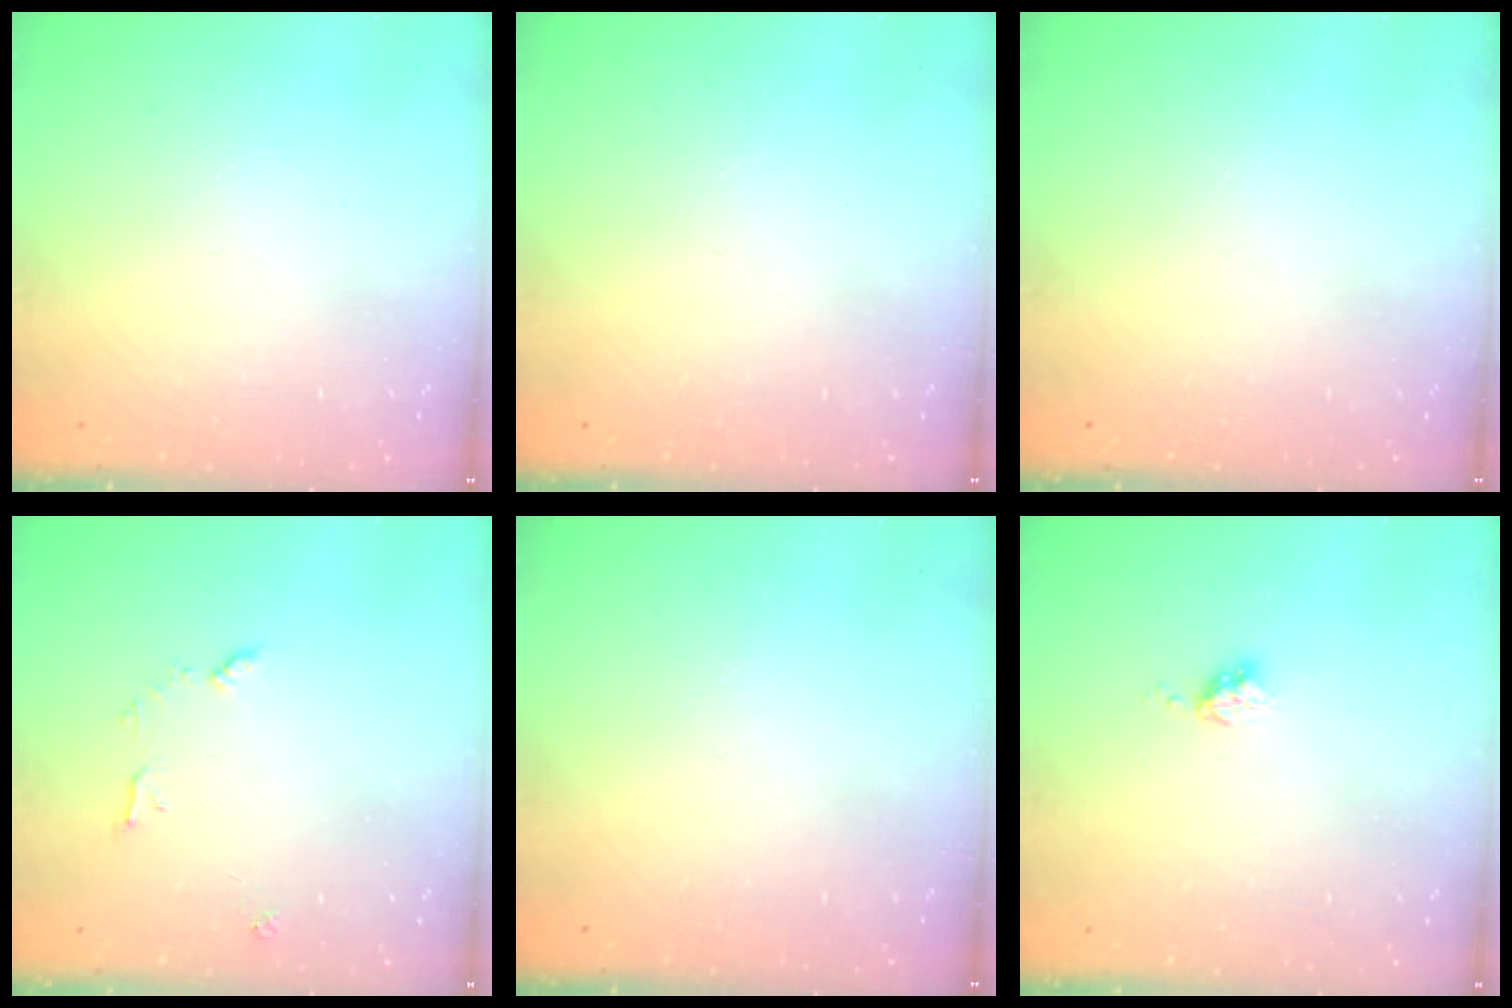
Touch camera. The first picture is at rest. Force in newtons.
{"total": 0.0}
{"total": 0.0}
{"total": 6.8, "press": 6.8, "slide": 0.4}
{"total": 0.0}
{"total": 3.7, "press": 3.7, "slide": 0.5}